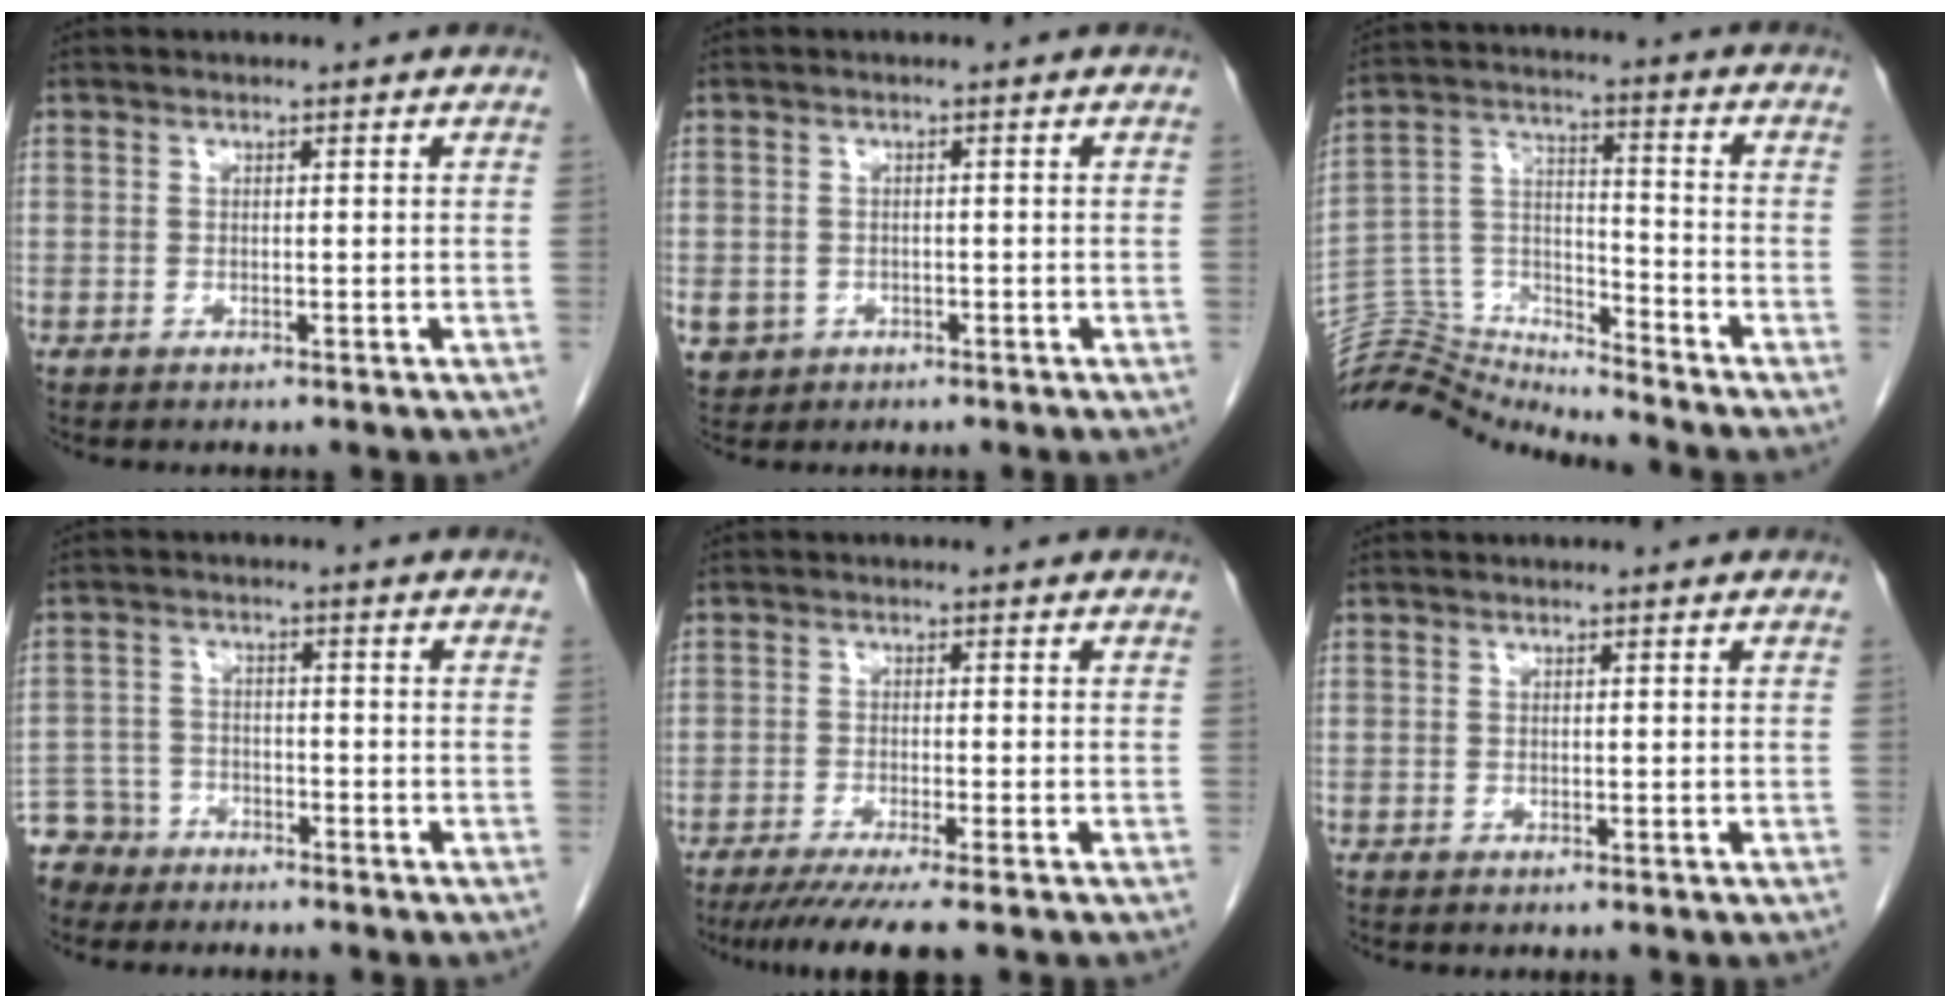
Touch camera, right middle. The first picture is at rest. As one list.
[{"total": 5.4, "force": [-2.2, 4.7, 1.3], "torque": [-0.034, 0.000, -0.030]}, {"total": 13.1, "force": [-13.0, -0.5, -0.7], "torque": [0.010, 0.052, -0.241]}, {"total": 6.5, "force": [-5.5, 3.4, -0.3], "torque": [0.002, -0.004, -0.106]}, {"total": 7.2, "force": [-5.7, -0.4, 4.4], "torque": [-0.062, -0.018, -0.090]}, {"total": 0.0}]